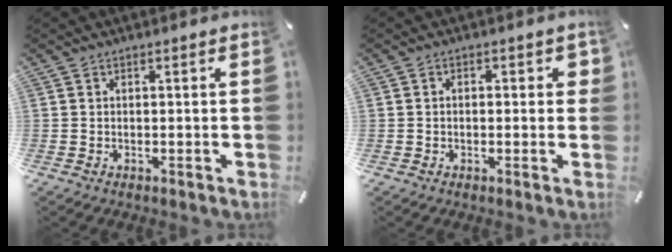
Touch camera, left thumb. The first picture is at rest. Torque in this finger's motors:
{"motor_torque": [0.22, -0.49, -0.29, -0.27, -0.09]}